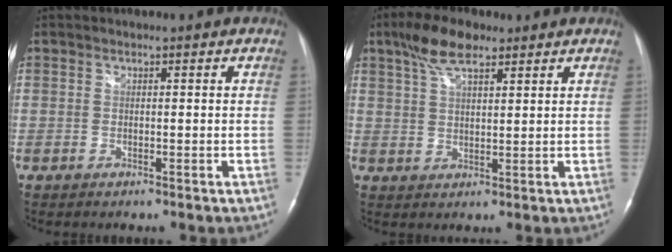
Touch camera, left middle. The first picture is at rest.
{"total": 7.1, "force": [4.7, 2.4, 4.8], "torque": [-0.099, 0.018, 0.089]}